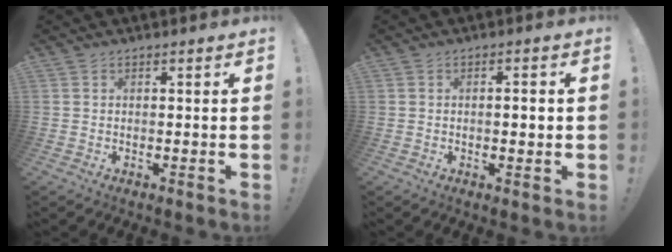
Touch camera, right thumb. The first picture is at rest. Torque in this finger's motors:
{"motor_torque": [0.23, -0.14, -0.06, 0.33, -0.07]}